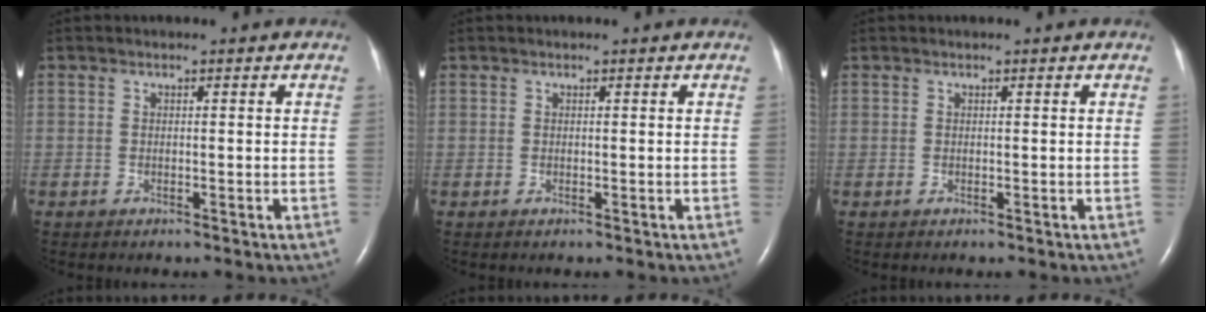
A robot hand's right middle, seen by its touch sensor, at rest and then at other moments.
{"total": 0.0}
{"total": 0.0}